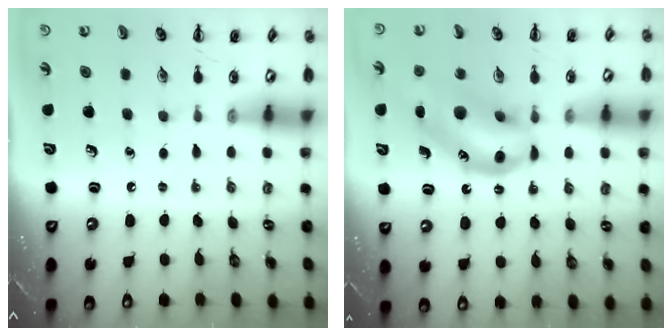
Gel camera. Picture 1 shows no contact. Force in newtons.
{"total": 13.0, "press": 12.6, "slide": 3.2}